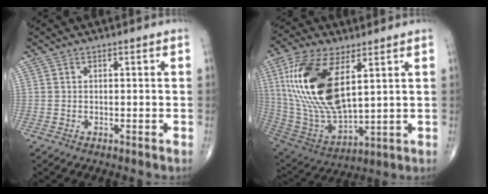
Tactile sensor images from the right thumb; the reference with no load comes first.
{"total": 22.3, "force": [6.6, 10.4, 18.6], "torque": [-0.375, -0.031, 0.130]}